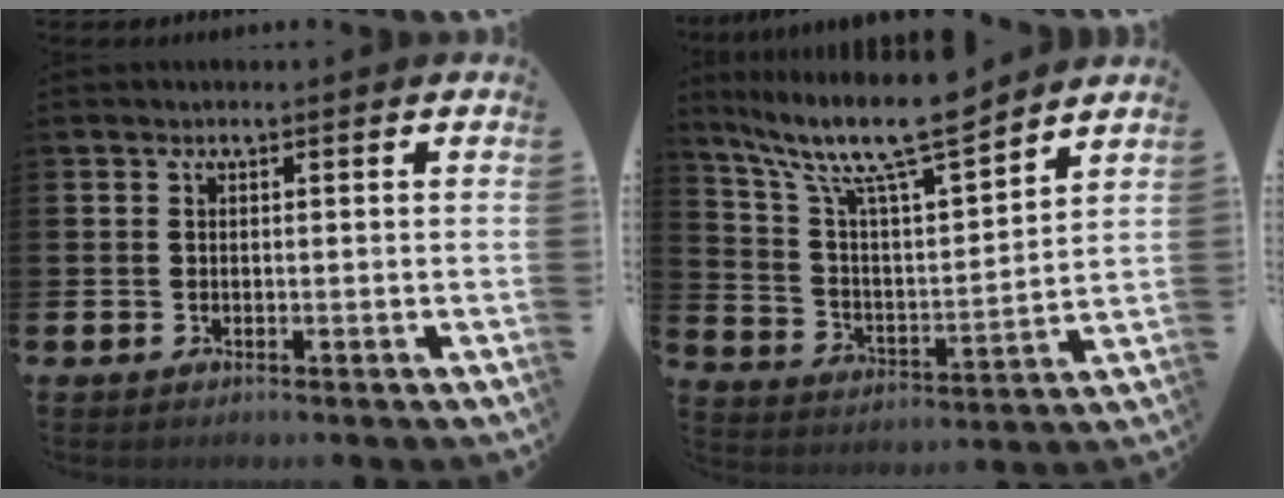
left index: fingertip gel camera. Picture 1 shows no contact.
{"total": 12.2, "force": [10.3, 2.0, 6.1], "torque": [-0.143, -0.061, 0.177]}